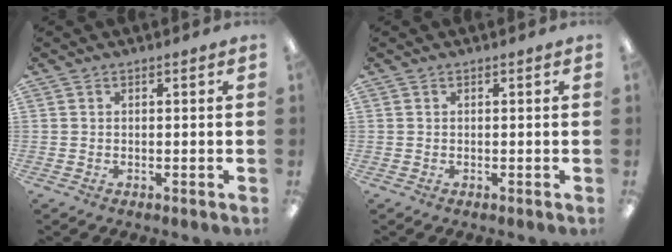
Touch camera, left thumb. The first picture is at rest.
{"total": 0.0}